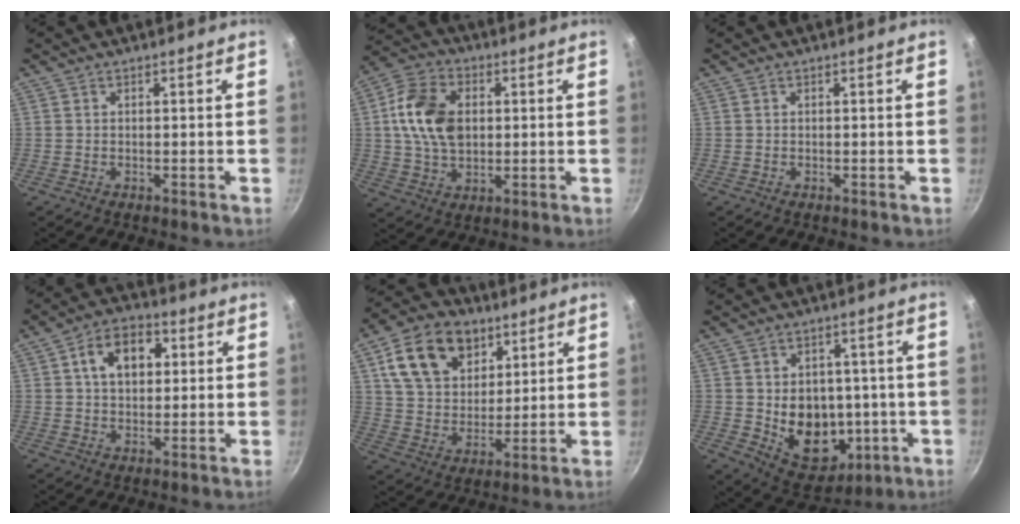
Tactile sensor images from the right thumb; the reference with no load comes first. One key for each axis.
{"total": 13.5, "fx": 1.8, "fy": 9.4, "fz": 9.6, "tx": -0.156, "ty": 0.008, "tz": 0.024}
{"total": 0.0}
{"total": 10.1, "fx": 2.6, "fy": 6.8, "fz": 6.9, "tx": -0.083, "ty": 0.012, "tz": 0.031}
{"total": 17.1, "fx": 7.8, "fy": 11.9, "fz": 9.5, "tx": -0.135, "ty": -0.017, "tz": 0.135}
{"total": 14.9, "fx": -1.4, "fy": 11.6, "fz": 9.2, "tx": -0.095, "ty": -0.004, "tz": 0.003}